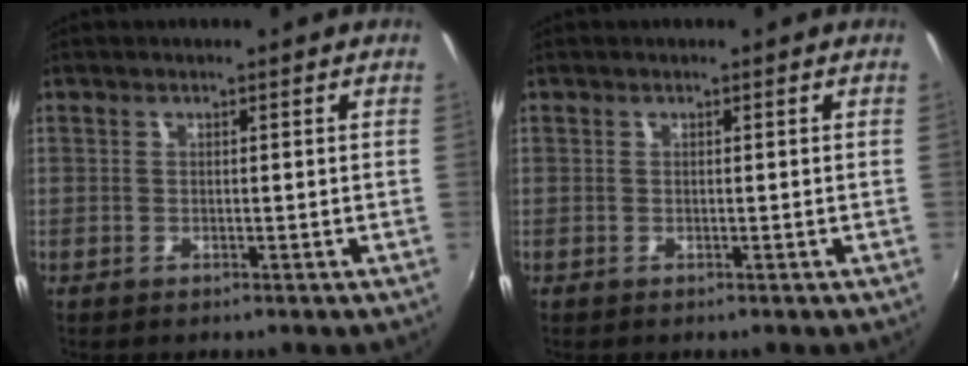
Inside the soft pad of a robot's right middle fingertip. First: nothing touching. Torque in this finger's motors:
{"motor_torque": [0.00, 0.00, -0.02, 0.00]}